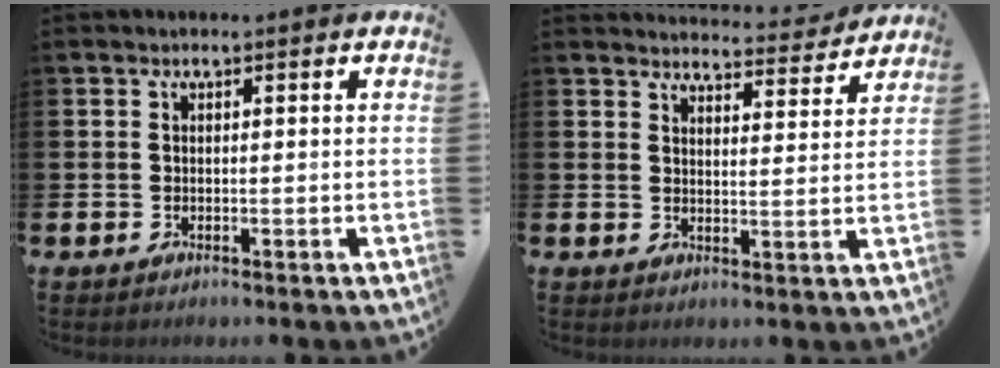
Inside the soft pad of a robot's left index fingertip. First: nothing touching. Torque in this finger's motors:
{"motor_torque": [0.79, -1.35, 0.09, 0.03]}